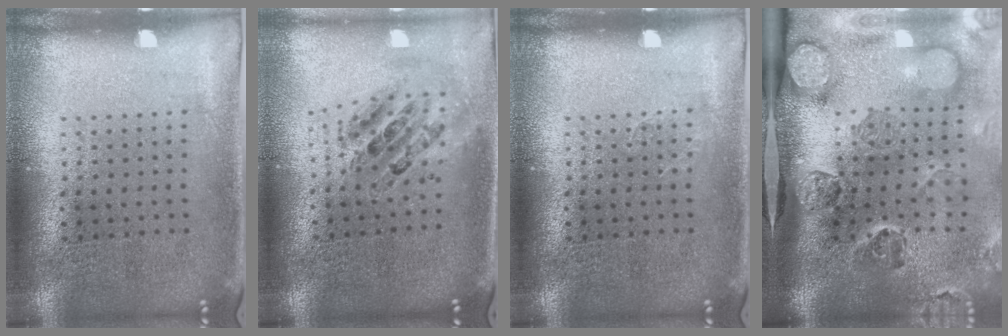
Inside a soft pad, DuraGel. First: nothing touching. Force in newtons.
{"total": 0.9, "press": 0.9, "slide": 0.2}
{"total": 0.6, "press": 0.5, "slide": 0.2}
{"total": 5.1, "press": 3.6, "slide": 3.7}